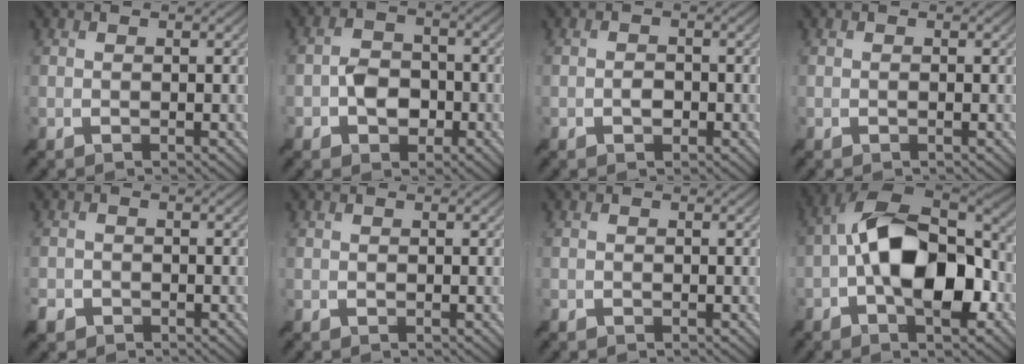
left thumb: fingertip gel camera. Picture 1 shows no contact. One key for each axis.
{"total": 4.2, "fx": -1.5, "fy": 3.0, "fz": 2.5, "tx": -0.046, "ty": 0.004, "tz": -0.034}
{"total": 1.5, "fx": -0.6, "fy": 1.0, "fz": 0.9, "tx": -0.016, "ty": 0.001, "tz": -0.013}
{"total": 0.0}
{"total": 1.9, "fx": -1.4, "fy": 1.3, "fz": 0.5, "tx": -0.014, "ty": -0.003, "tz": -0.036}
{"total": 0.0}
{"total": 0.0}
{"total": 15.6, "fx": -2.6, "fy": 7.5, "fz": 13.4, "tx": -0.229, "ty": 0.024, "tz": -0.060}